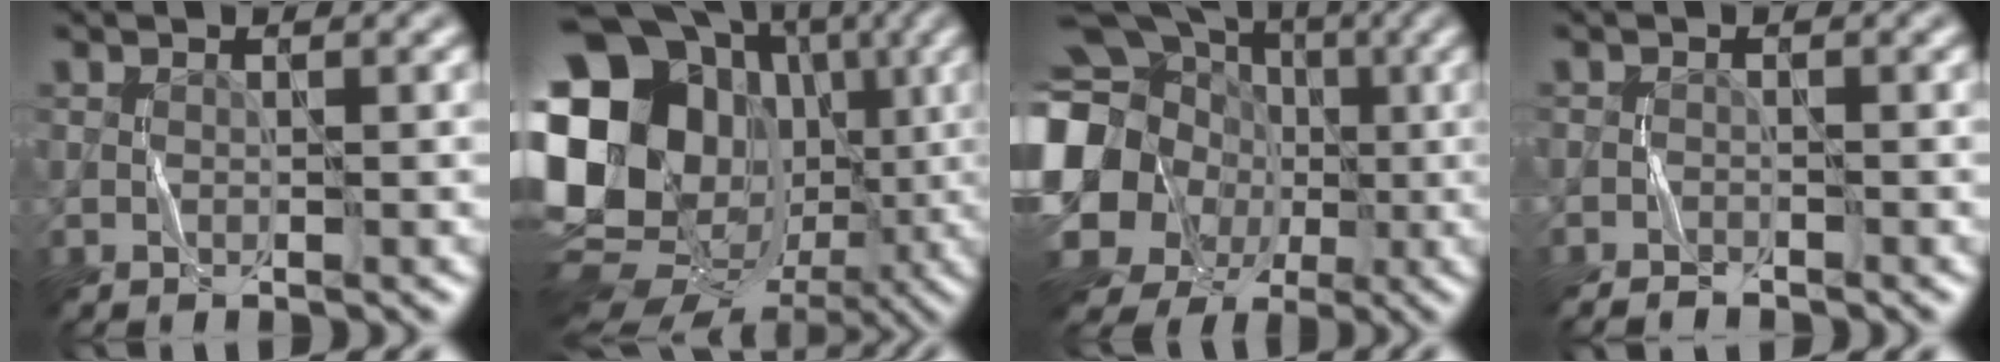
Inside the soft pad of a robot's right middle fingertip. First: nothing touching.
{"total": 24.0, "force": [-0.4, 20.9, 11.9], "torque": [-0.247, 0.033, -0.042]}
{"total": 21.6, "force": [-1.8, 19.0, 10.0], "torque": [-0.218, 0.012, -0.072]}
{"total": 1.4, "force": [-1.3, 0.4, 0.3], "torque": [-0.005, 0.000, -0.027]}